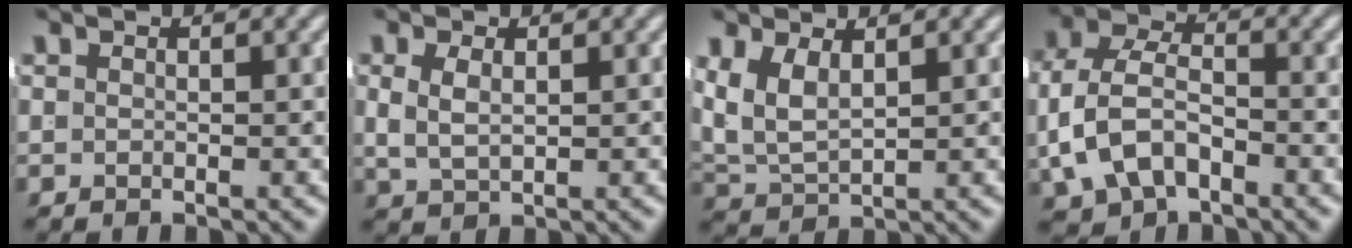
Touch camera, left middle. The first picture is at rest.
{"total": 2.8, "force": [0.5, 1.8, 2.1], "torque": [-0.041, -0.004, 0.017]}
{"total": 5.5, "force": [0.7, 4.1, 3.6], "torque": [-0.095, -0.016, 0.026]}
{"total": 6.5, "force": [-1.1, 5.0, 4.1], "torque": [-0.098, -0.030, -0.003]}